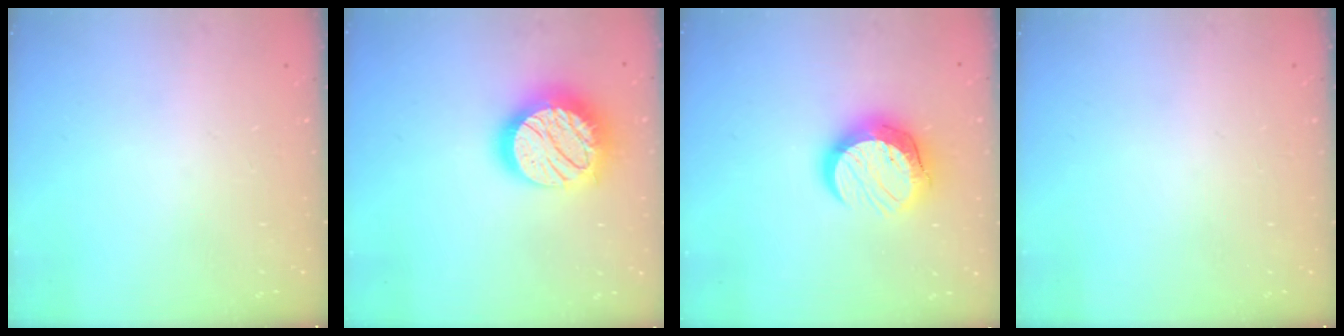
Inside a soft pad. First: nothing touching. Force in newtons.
{"total": 20.5, "press": 20.5, "slide": 1.2}
{"total": 13.2, "press": 13.2, "slide": 1.0}
{"total": 0.0}